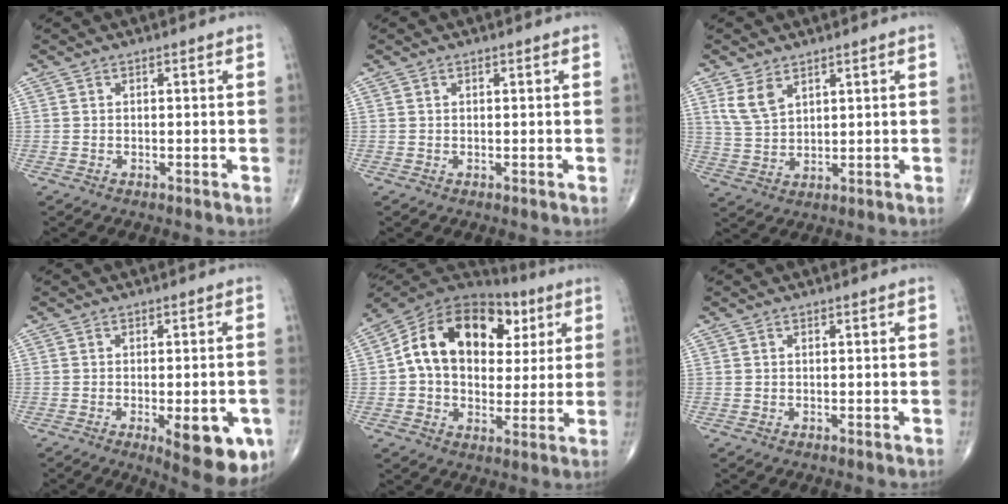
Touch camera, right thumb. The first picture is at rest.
{"total": 0.0}
{"total": 5.6, "force": [3.3, 3.0, 3.4], "torque": [-0.061, -0.014, 0.075]}
{"total": 12.4, "force": [-4.3, 4.4, 10.8], "torque": [-0.113, -0.004, -0.042]}
{"total": 21.1, "force": [5.1, 14.2, 14.8], "torque": [-0.217, 0.020, 0.077]}
{"total": 0.0}